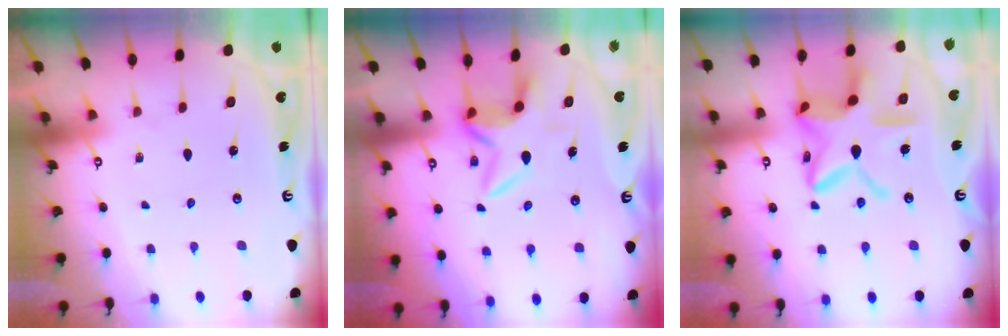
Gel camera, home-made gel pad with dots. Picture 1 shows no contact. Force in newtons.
{"total": 5.3, "press": 5.2, "slide": 1.1}
{"total": 18.4, "press": 18.3, "slide": 1.5}